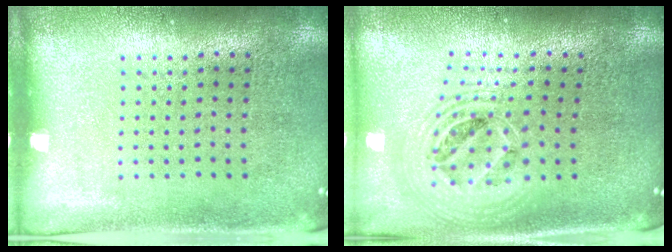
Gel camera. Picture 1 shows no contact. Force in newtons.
{"total": 2.3, "press": 1.7, "slide": 1.4}